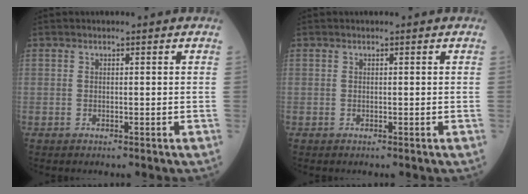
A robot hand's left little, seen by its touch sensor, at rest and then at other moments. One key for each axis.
{"total": 0.0}